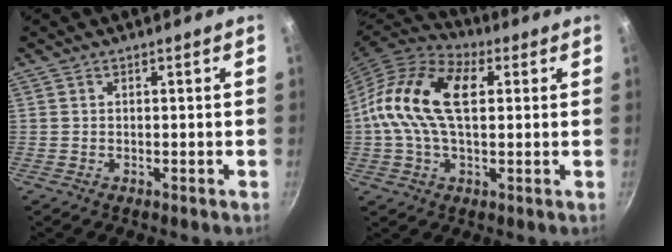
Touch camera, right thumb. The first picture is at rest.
{"total": 17.9, "force": [2.9, 10.3, 14.4], "torque": [-0.266, 0.024, 0.029]}